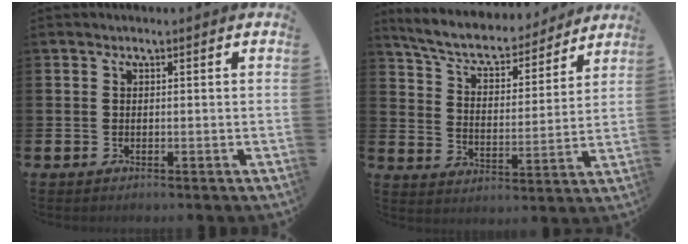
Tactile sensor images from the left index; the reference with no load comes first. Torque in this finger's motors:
{"motor_torque": [0.61, -1.54, 0.52, 0.12]}